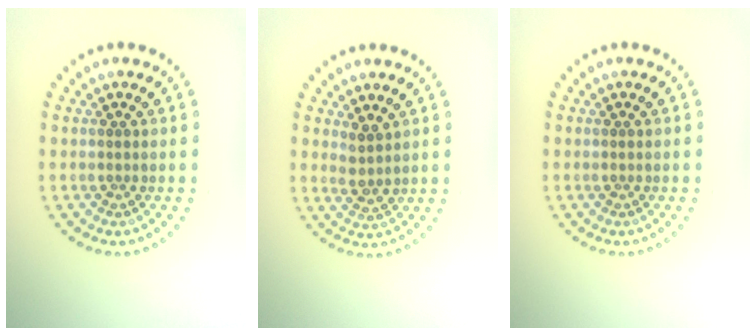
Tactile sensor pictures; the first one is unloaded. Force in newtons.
{"total": 1.7, "press": 1.3, "slide": 1.0}
{"total": 0.0}